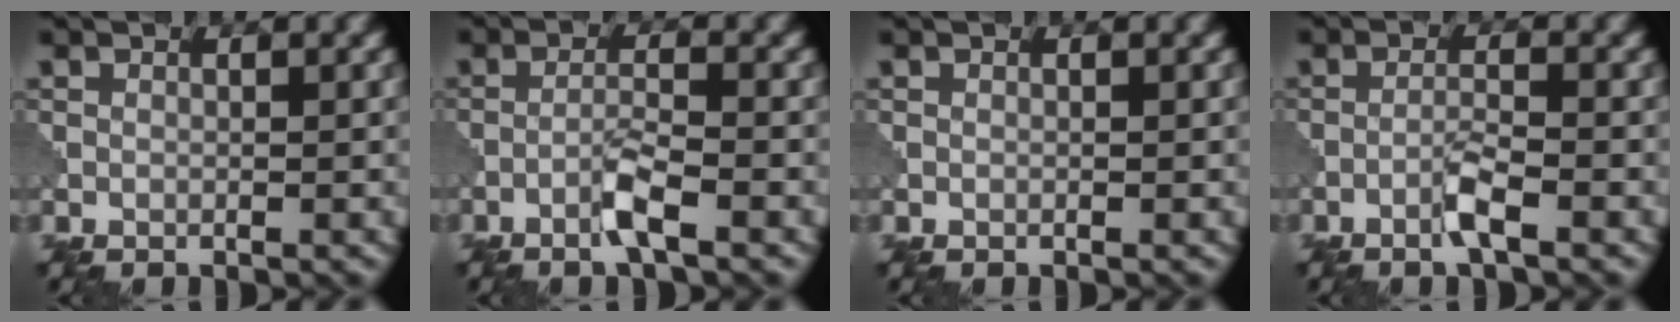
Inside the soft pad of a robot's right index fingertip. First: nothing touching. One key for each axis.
{"total": 2.6, "fx": -1.6, "fy": 0.0, "fz": 2.0, "tx": -0.041, "ty": 0.008, "tz": -0.036}
{"total": 0.0}
{"total": 2.2, "fx": -1.3, "fy": 0.0, "fz": 1.8, "tx": -0.035, "ty": 0.007, "tz": -0.031}